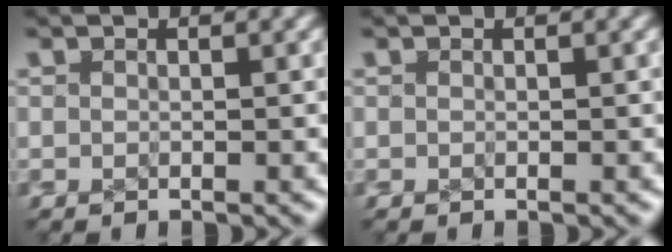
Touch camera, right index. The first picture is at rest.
{"total": 0.0}